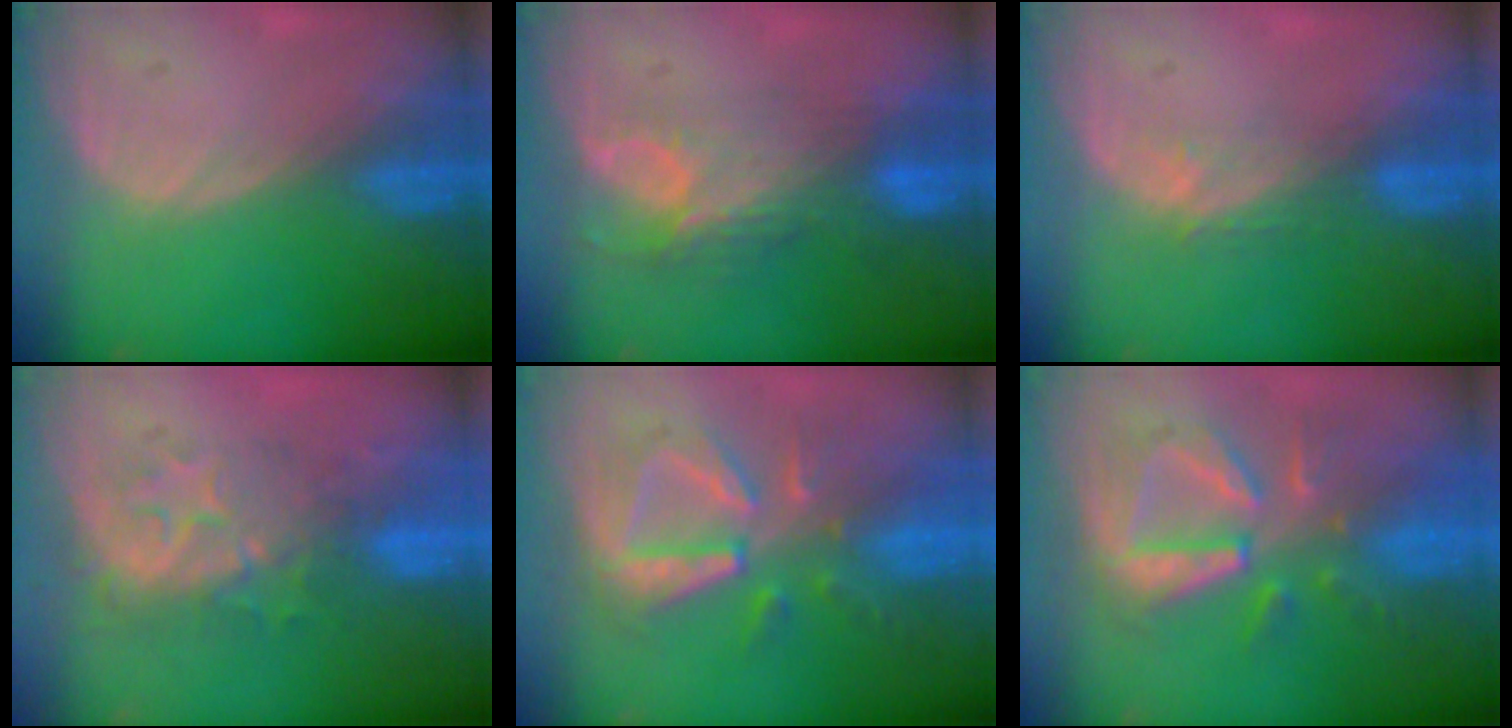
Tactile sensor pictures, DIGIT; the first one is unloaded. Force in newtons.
{"total": 7.8, "press": 6.9, "slide": 3.8}
{"total": 2.9, "press": 2.4, "slide": 1.7}
{"total": 8.3, "press": 7.9, "slide": 2.5}
{"total": 8.5, "press": 8.3, "slide": 1.5}
{"total": 9.3, "press": 8.9, "slide": 2.8}